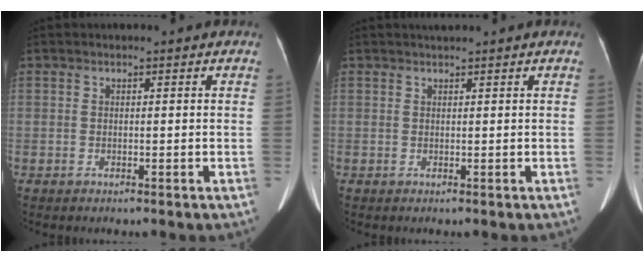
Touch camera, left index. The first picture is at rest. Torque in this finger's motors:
{"motor_torque": [0.58, -0.68, 0.01, 0.03]}